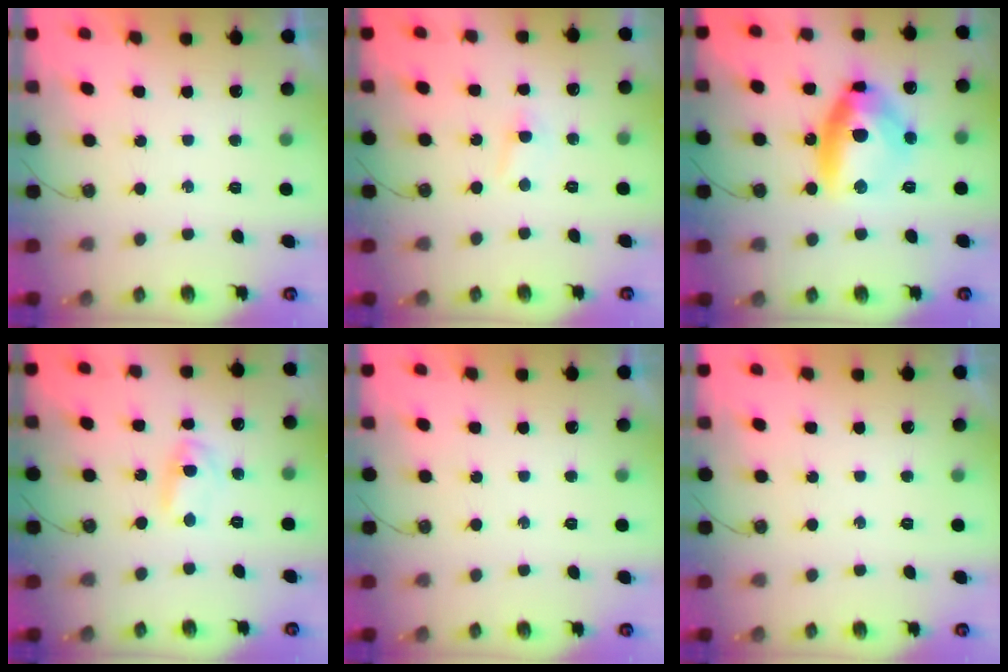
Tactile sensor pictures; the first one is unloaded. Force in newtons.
{"total": 3.3, "press": 3.2, "slide": 0.5}
{"total": 12.8, "press": 12.7, "slide": 1.8}
{"total": 2.7, "press": 2.7, "slide": 0.2}
{"total": 0.0}
{"total": 0.0}